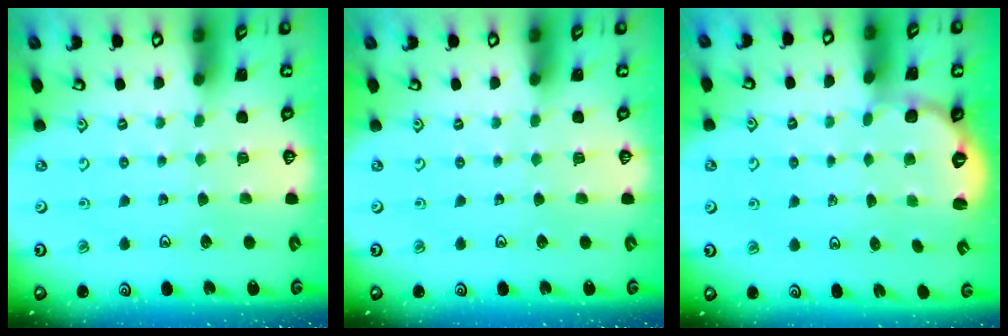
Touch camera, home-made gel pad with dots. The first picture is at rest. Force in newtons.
{"total": 0.0}
{"total": 2.4, "press": 1.9, "slide": 1.5}